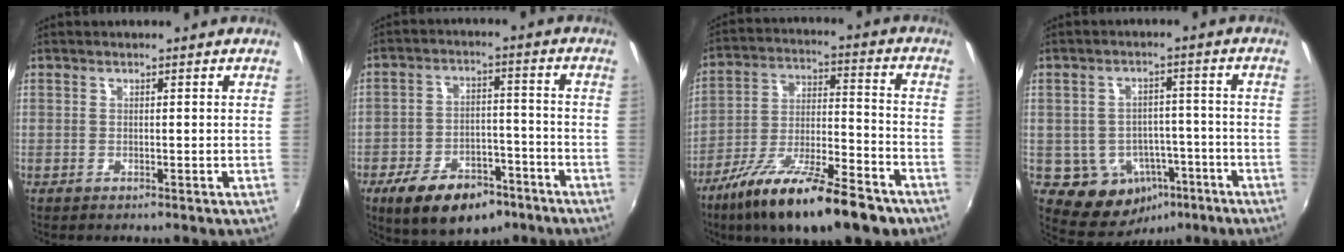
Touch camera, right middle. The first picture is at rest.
{"total": 14.5, "force": [-9.2, 7.6, 8.1], "torque": [-0.166, 0.000, -0.136]}
{"total": 20.9, "force": [-14.1, 5.8, 14.3], "torque": [-0.255, -0.035, -0.230]}
{"total": 10.3, "force": [-4.7, 8.3, 3.8], "torque": [-0.080, 0.021, -0.039]}